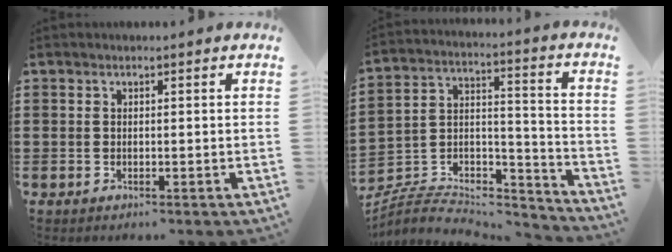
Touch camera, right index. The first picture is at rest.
{"total": 5.5, "force": [-4.7, 2.5, 1.4], "torque": [-0.028, 0.001, -0.093]}